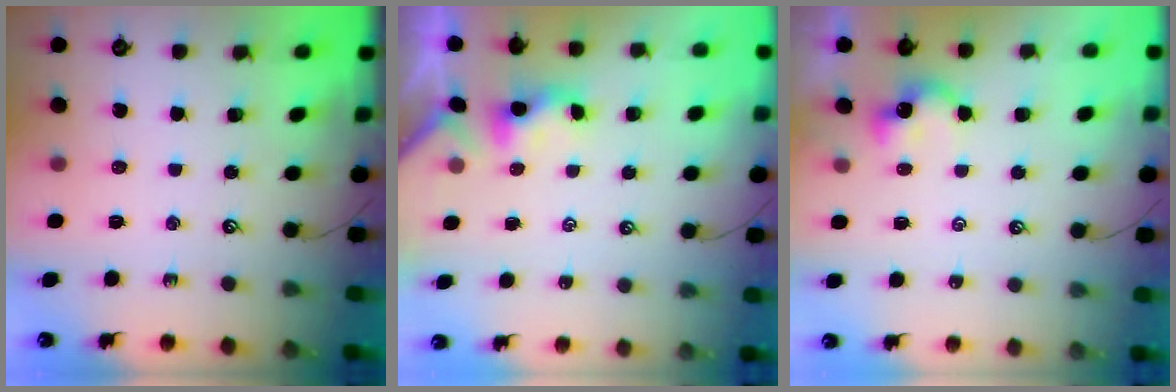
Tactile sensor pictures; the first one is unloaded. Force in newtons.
{"total": 1.1, "press": 1.0, "slide": 0.4}
{"total": 2.5, "press": 2.5, "slide": 0.3}